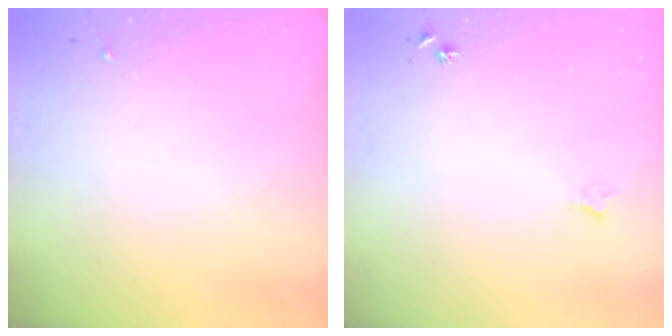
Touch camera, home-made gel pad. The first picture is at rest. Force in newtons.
{"total": 5.6, "press": 5.5, "slide": 0.7}